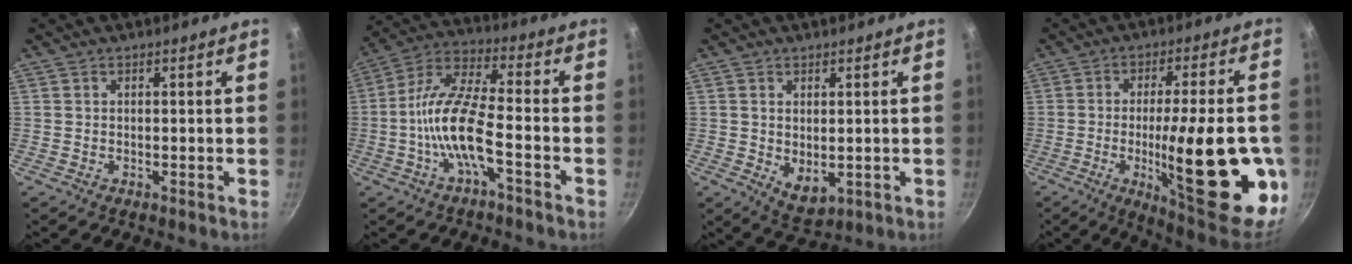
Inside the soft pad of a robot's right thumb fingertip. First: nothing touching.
{"total": 12.3, "force": [-4.0, 3.5, 11.1], "torque": [-0.226, 0.041, -0.090]}
{"total": 5.2, "force": [0.2, 3.1, 4.1], "torque": [-0.061, -0.019, 0.013]}
{"total": 26.9, "force": [-5.4, 7.1, 25.4], "torque": [-0.327, -0.001, -0.072]}